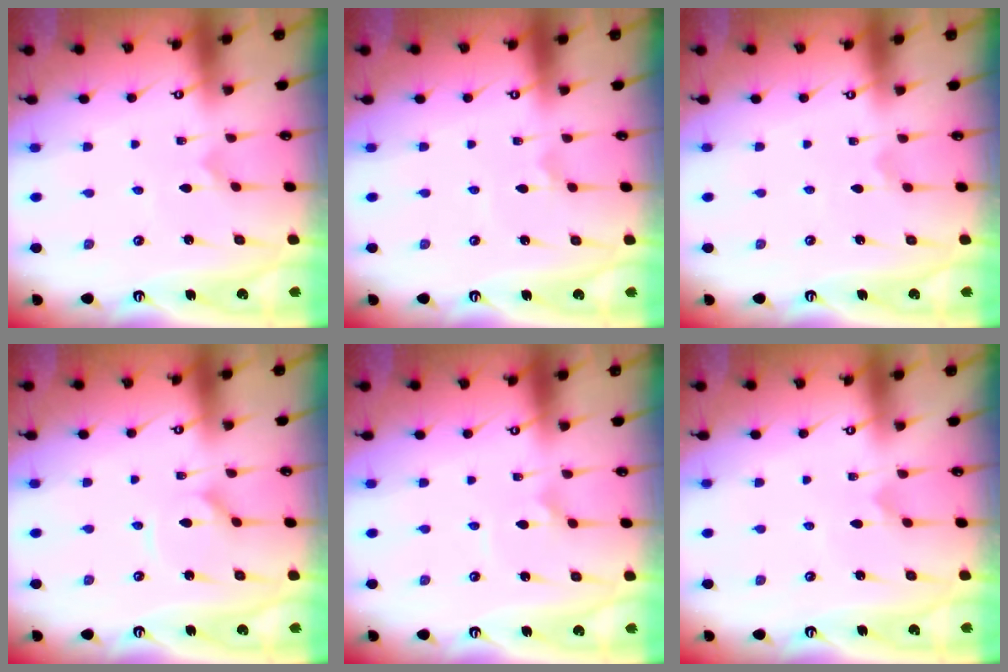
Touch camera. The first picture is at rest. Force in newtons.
{"total": 1.8, "press": 1.7, "slide": 0.4}
{"total": 2.2, "press": 2.2, "slide": 0.4}
{"total": 2.7, "press": 2.6, "slide": 0.4}
{"total": 2.7, "press": 2.6, "slide": 0.3}
{"total": 2.3, "press": 2.3, "slide": 0.2}